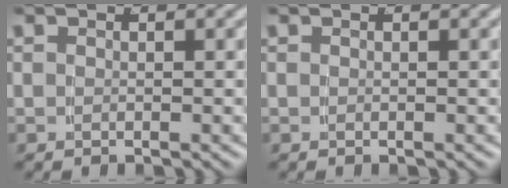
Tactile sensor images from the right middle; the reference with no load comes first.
{"total": 0.0}